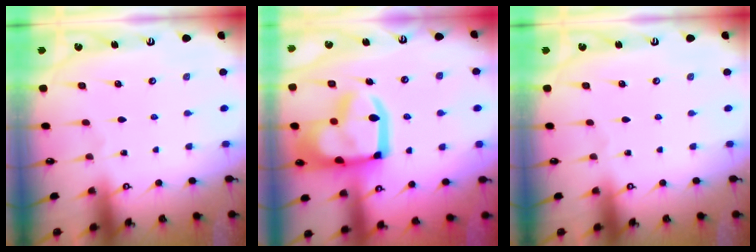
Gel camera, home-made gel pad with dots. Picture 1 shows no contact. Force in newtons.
{"total": 17.7, "press": 17.6, "slide": 2.2}
{"total": 0.0}